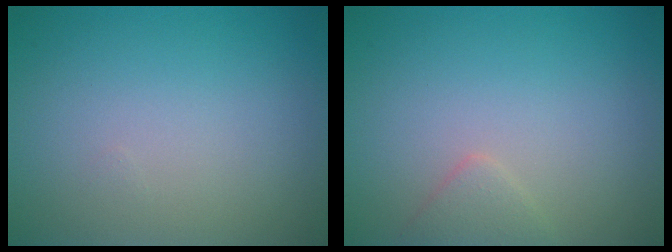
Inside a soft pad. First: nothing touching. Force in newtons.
{"total": 1.3, "press": 1.3, "slide": 0.0}